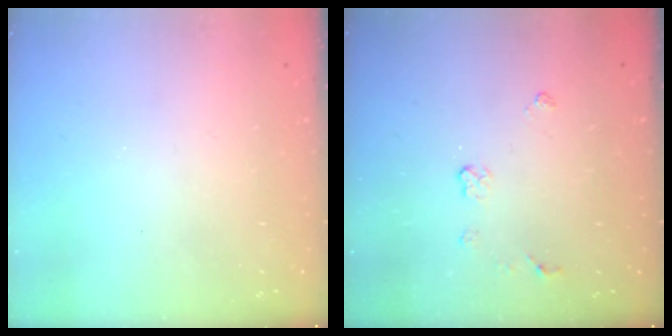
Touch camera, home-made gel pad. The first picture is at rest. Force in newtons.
{"total": 3.9, "press": 3.8, "slide": 0.6}